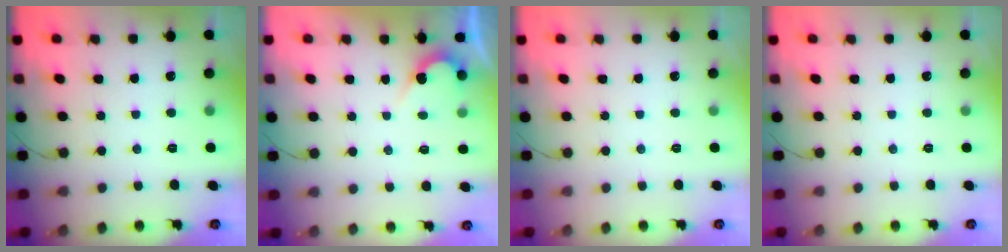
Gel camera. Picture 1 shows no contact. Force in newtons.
{"total": 2.7, "press": 2.7, "slide": 0.2}
{"total": 0.0}
{"total": 0.0}